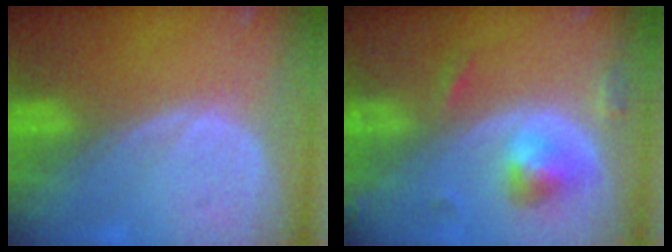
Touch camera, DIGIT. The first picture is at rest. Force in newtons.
{"total": 5.2, "press": 5.0, "slide": 1.4}